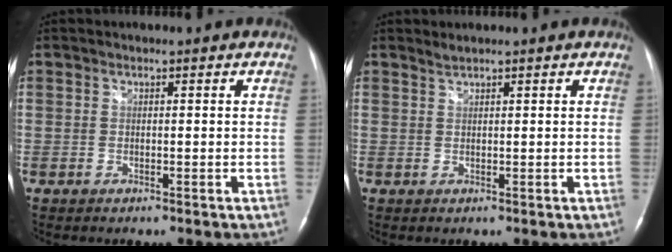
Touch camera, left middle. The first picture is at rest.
{"total": 0.8, "force": [0.8, -0.2, 0.1], "torque": [-0.005, 0.004, 0.019]}